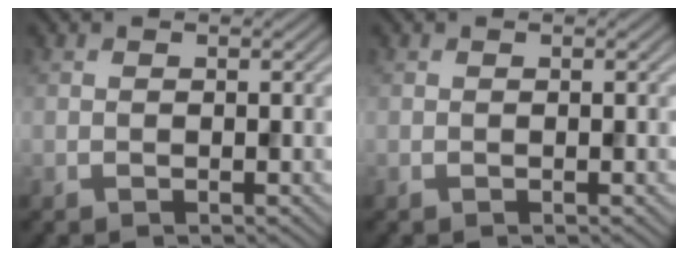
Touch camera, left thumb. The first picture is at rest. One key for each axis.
{"total": 0.0}